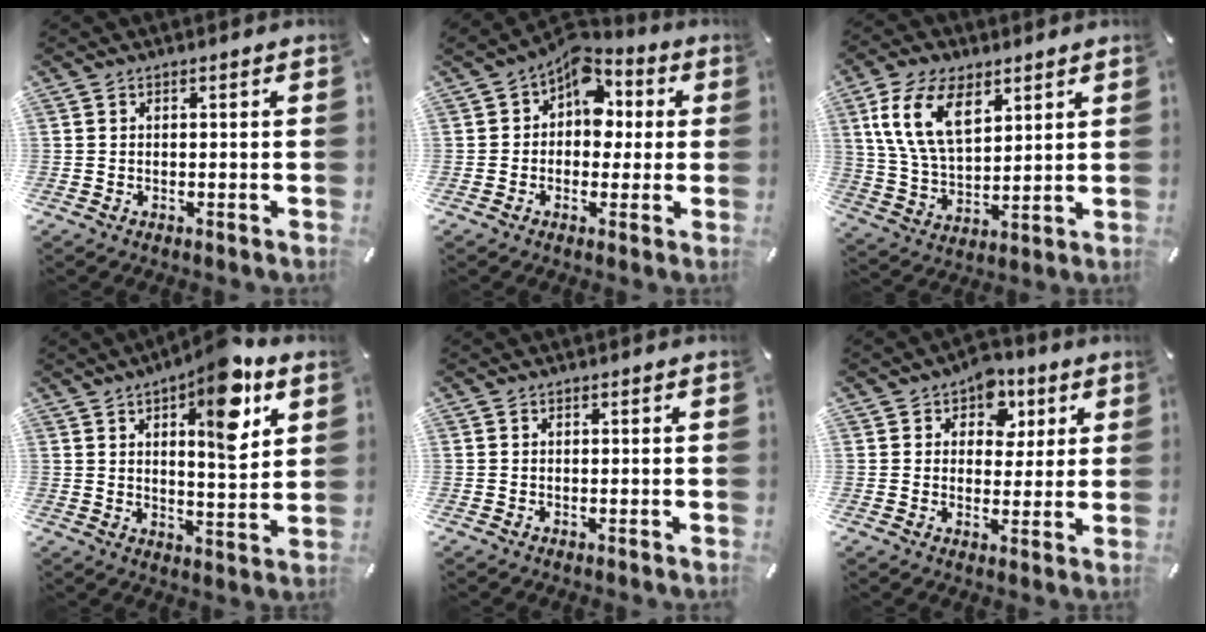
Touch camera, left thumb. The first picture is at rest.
{"total": 10.4, "force": [2.8, 8.2, 5.7], "torque": [-0.078, -0.022, 0.049]}
{"total": 14.0, "force": [6.5, 8.1, 9.3], "torque": [-0.223, -0.011, 0.117]}
{"total": 13.4, "force": [6.8, 4.7, 10.6], "torque": [-0.140, -0.035, 0.106]}
{"total": 0.0}
{"total": 8.0, "force": [3.4, 6.4, 3.3], "torque": [-0.033, -0.016, 0.053]}